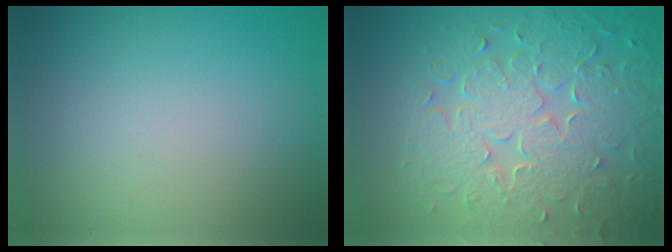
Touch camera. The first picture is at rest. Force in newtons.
{"total": 8.9, "press": 6.4, "slide": 6.2}